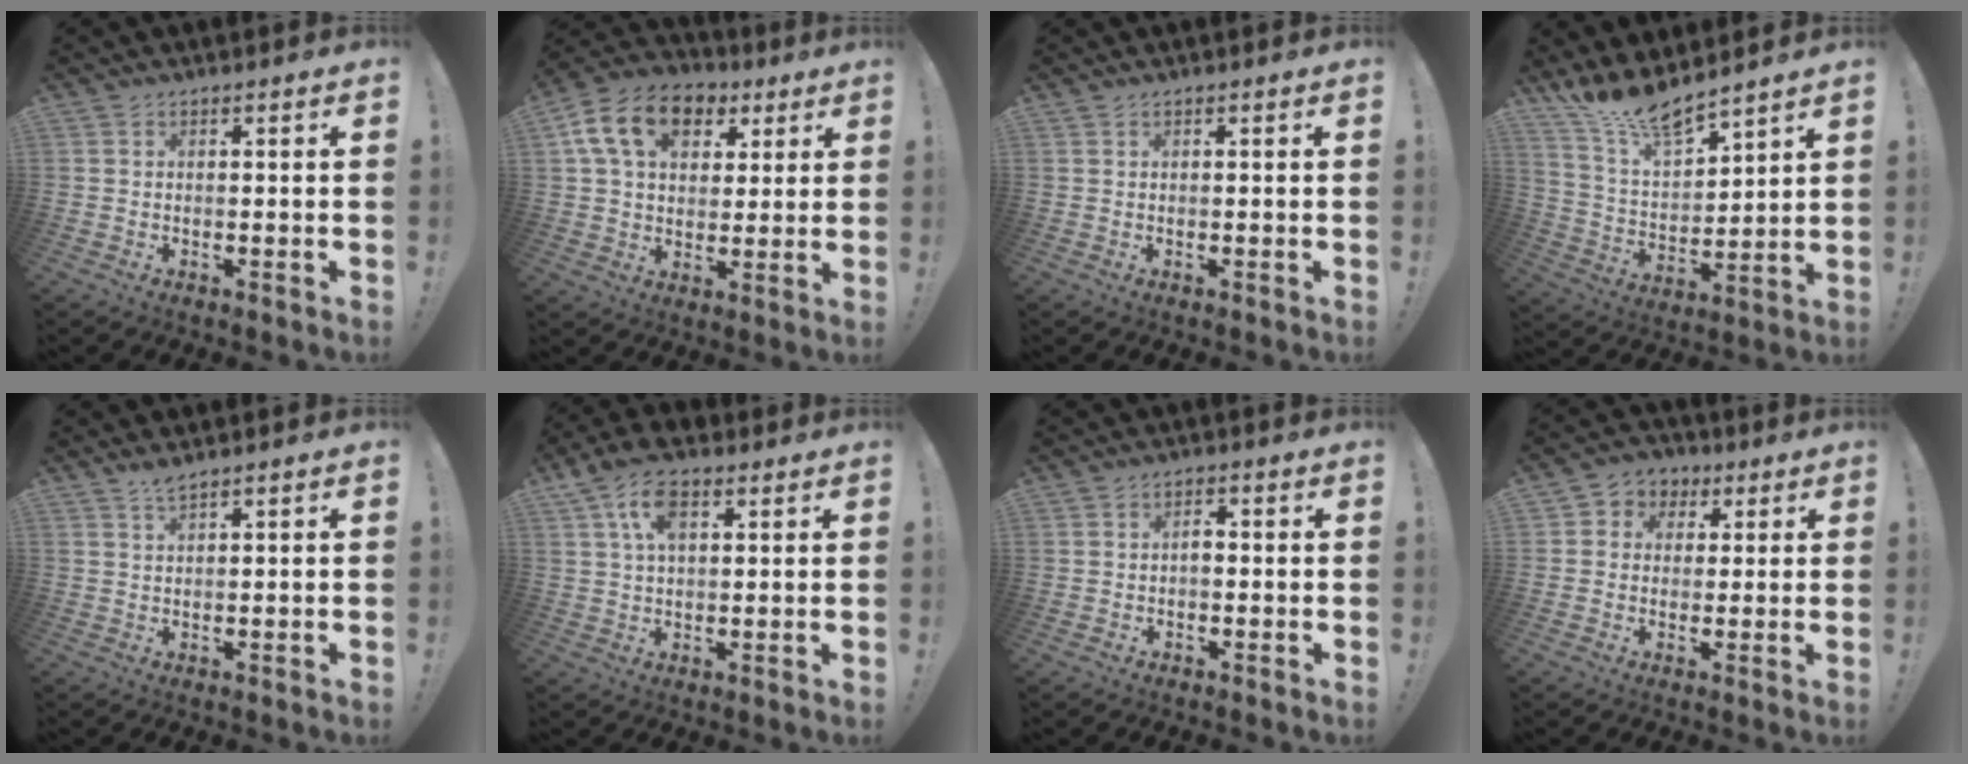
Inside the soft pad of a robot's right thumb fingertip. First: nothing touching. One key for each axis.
{"total": 16.3, "fx": 6.6, "fy": 11.4, "fz": 9.6, "tx": -0.154, "ty": -0.012, "tz": 0.124}
{"total": 0.0}
{"total": 12.8, "fx": 11.8, "fy": 2.4, "fz": 4.2, "tx": -0.100, "ty": -0.093, "tz": 0.216}
{"total": 2.3, "fx": 2.1, "fy": 0.0, "fz": 1.1, "tx": -0.019, "ty": -0.013, "tz": 0.036}
{"total": 10.3, "fx": 4.7, "fy": 5.5, "fz": 7.3, "tx": -0.130, "ty": -0.003, "tz": 0.090}
{"total": 3.3, "fx": 0.1, "fy": 2.9, "fz": 1.5, "tx": -0.012, "ty": -0.003, "tz": -0.003}
{"total": 5.6, "fx": 0.4, "fy": 5.4, "fz": 1.5, "tx": -0.014, "ty": 0.004, "tz": 0.010}